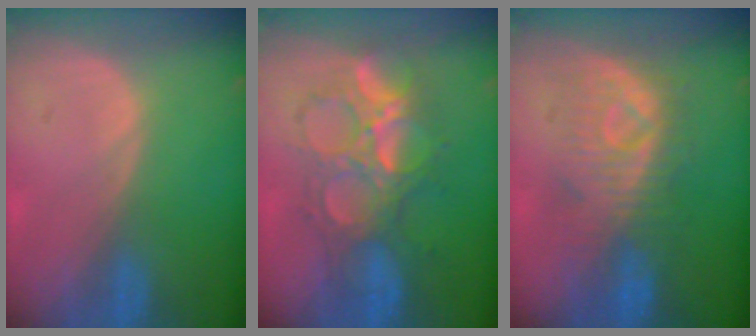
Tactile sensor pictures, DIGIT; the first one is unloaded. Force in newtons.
{"total": 9.0, "press": 8.8, "slide": 1.8}
{"total": 8.5, "press": 8.4, "slide": 0.9}